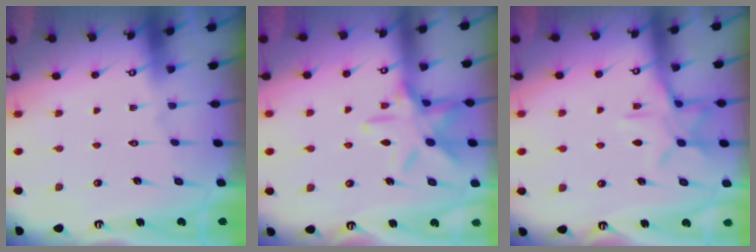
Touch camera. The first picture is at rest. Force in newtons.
{"total": 14.0, "press": 14.0, "slide": 0.9}
{"total": 11.2, "press": 11.1, "slide": 0.6}